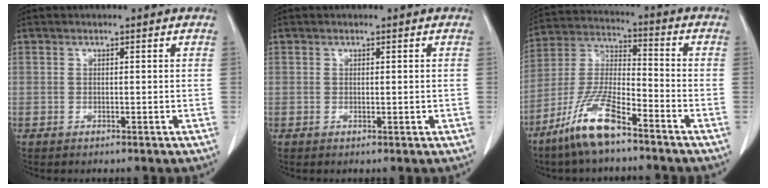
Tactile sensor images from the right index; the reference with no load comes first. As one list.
[{"total": 0.8, "force": [0.0, 0.3, 0.8], "torque": [-0.013, -0.003, 0.003]}, {"total": 11.8, "force": [-7.9, 2.3, 8.5], "torque": [-0.181, -0.016, -0.155]}]